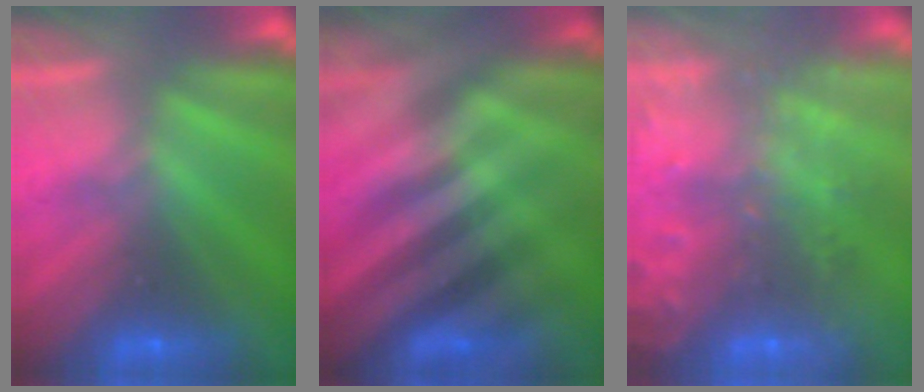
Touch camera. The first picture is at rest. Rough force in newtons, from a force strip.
{"total": 2.5}
{"total": 6.5}